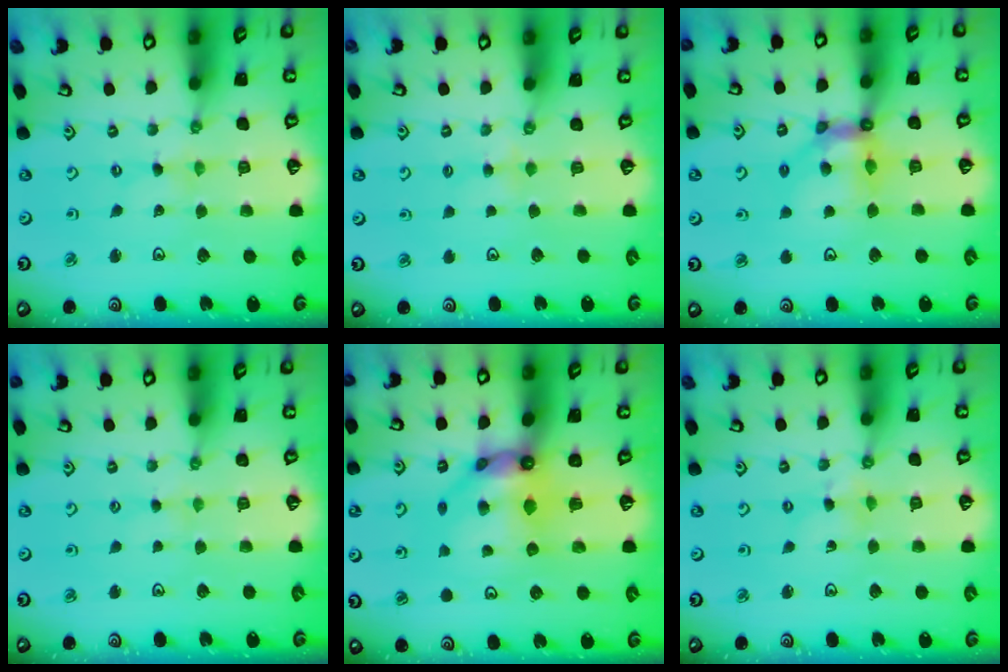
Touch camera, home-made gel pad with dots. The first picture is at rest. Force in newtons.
{"total": 2.4, "press": 2.4, "slide": 0.4}
{"total": 10.4, "press": 10.4, "slide": 1.2}
{"total": 2.4, "press": 2.3, "slide": 0.3}
{"total": 12.6, "press": 12.6, "slide": 1.1}
{"total": 2.3, "press": 2.3, "slide": 0.2}